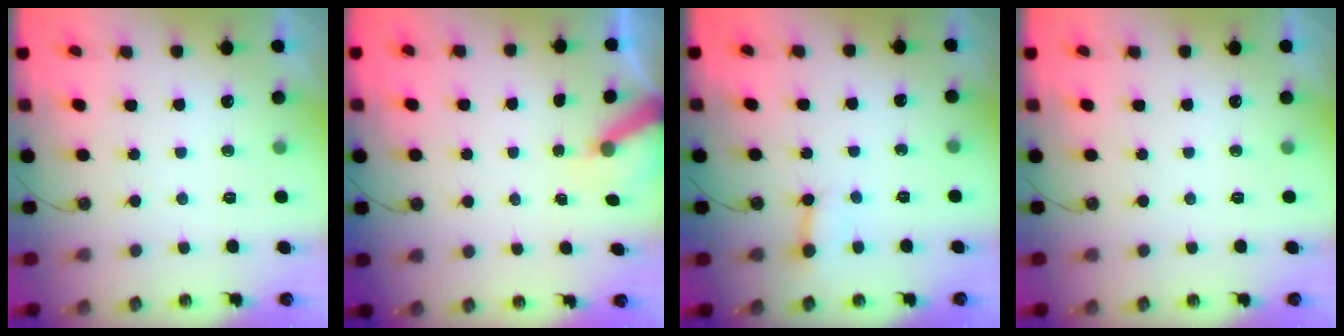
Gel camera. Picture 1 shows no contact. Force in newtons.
{"total": 5.4, "press": 5.4, "slide": 0.3}
{"total": 3.0, "press": 2.9, "slide": 0.5}
{"total": 0.0}